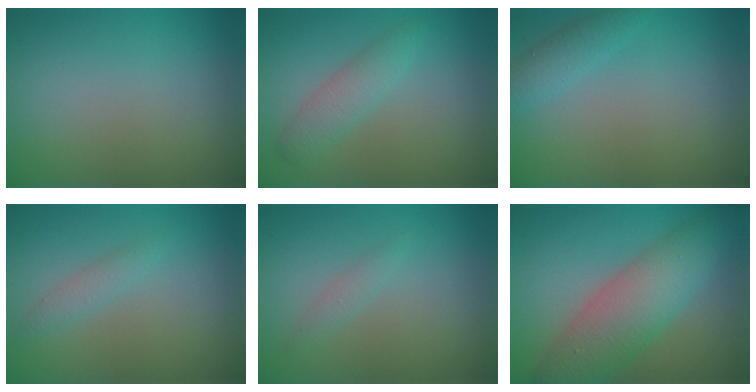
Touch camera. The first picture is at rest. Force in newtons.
{"total": 2.4, "press": 2.4, "slide": 0.1}
{"total": 1.9, "press": 1.9, "slide": 0.1}
{"total": 1.3, "press": 1.3, "slide": 0.0}
{"total": 0.9, "press": 0.9, "slide": 0.0}
{"total": 7.5, "press": 7.5, "slide": 0.2}